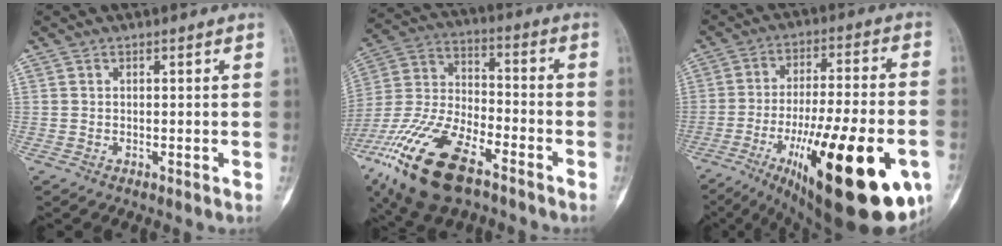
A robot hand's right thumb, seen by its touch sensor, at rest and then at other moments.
{"total": 21.2, "force": [-12.3, 9.0, 14.7], "torque": [-0.323, 0.031, -0.234]}
{"total": 31.4, "force": [-11.7, 9.6, 27.6], "torque": [-0.376, 0.022, -0.161]}